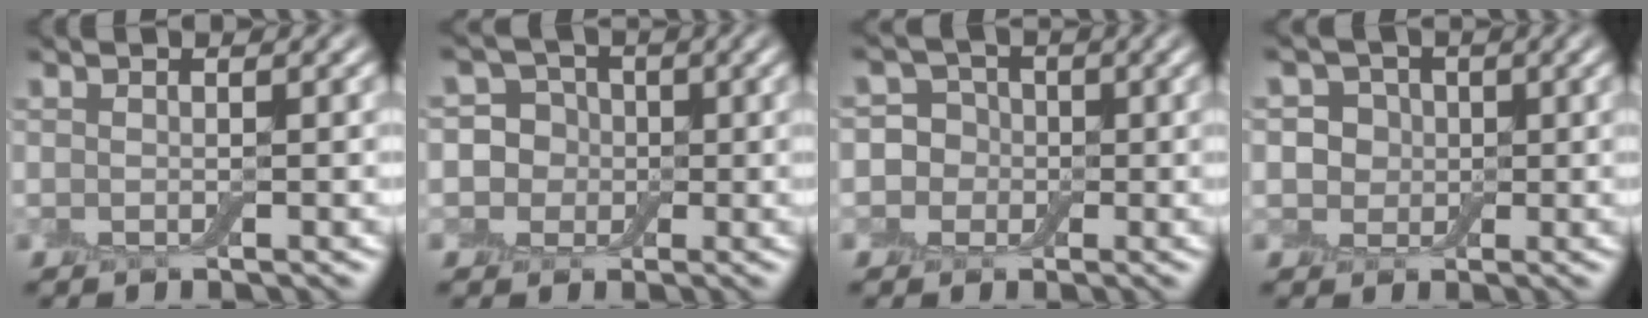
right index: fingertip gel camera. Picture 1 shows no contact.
{"total": 6.5, "force": [1.1, 6.1, 2.1], "torque": [-0.020, 0.036, -0.018]}
{"total": 5.7, "force": [0.5, 5.5, 1.5], "torque": [-0.005, 0.039, -0.031]}
{"total": 3.8, "force": [1.0, 3.5, 1.3], "torque": [-0.007, 0.015, -0.004]}